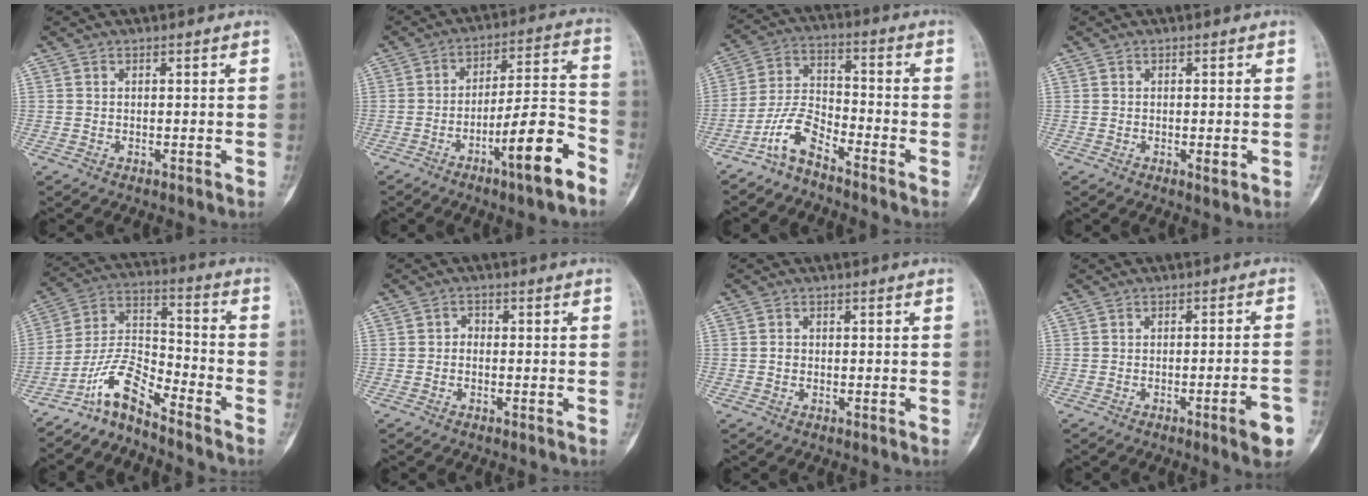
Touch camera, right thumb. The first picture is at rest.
{"total": 13.5, "force": [-7.5, 2.1, 11.0], "torque": [-0.170, 0.056, -0.117]}
{"total": 7.2, "force": [-5.6, 2.4, 3.9], "torque": [-0.080, 0.056, -0.121]}
{"total": 1.5, "force": [-0.3, 0.4, 1.4], "torque": [-0.018, -0.004, -0.002]}
{"total": 9.0, "force": [-7.6, 1.9, 4.5], "torque": [-0.091, 0.088, -0.154]}
{"total": 1.4, "force": [-0.4, 1.1, 0.8], "torque": [-0.003, 0.006, -0.013]}
{"total": 1.0, "force": [-0.2, 0.9, 0.5], "torque": [-0.003, 0.004, -0.005]}
{"total": 5.9, "force": [-3.0, 0.6, 5.1], "torque": [-0.067, 0.017, -0.037]}